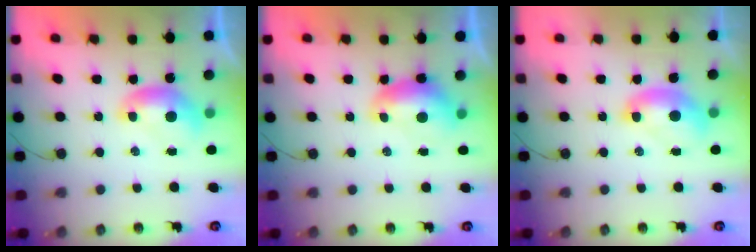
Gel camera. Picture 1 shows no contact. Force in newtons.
{"total": 1.4, "press": 0.8, "slide": 1.1}
{"total": 1.8, "press": 1.8, "slide": 0.3}